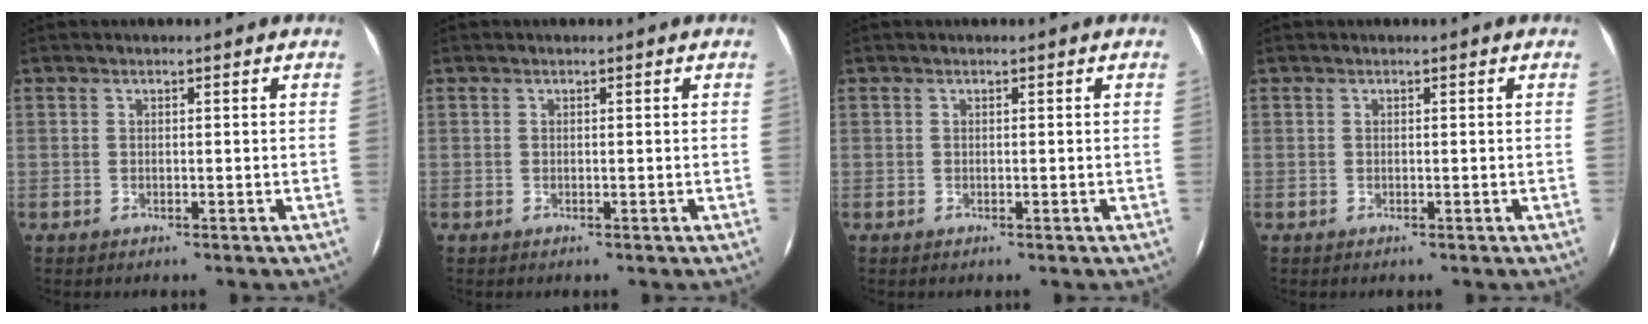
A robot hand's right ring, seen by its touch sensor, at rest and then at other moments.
{"total": 0.0}
{"total": 0.0}
{"total": 0.0}